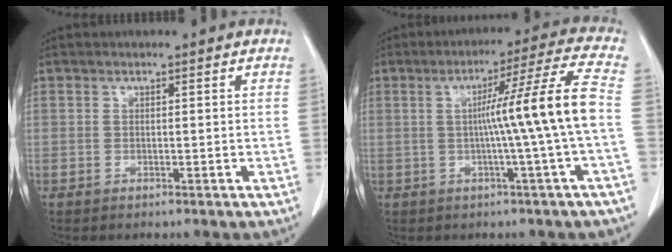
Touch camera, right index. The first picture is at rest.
{"total": 11.1, "force": [-0.7, -2.6, 10.8], "torque": [-0.160, 0.008, -0.005]}